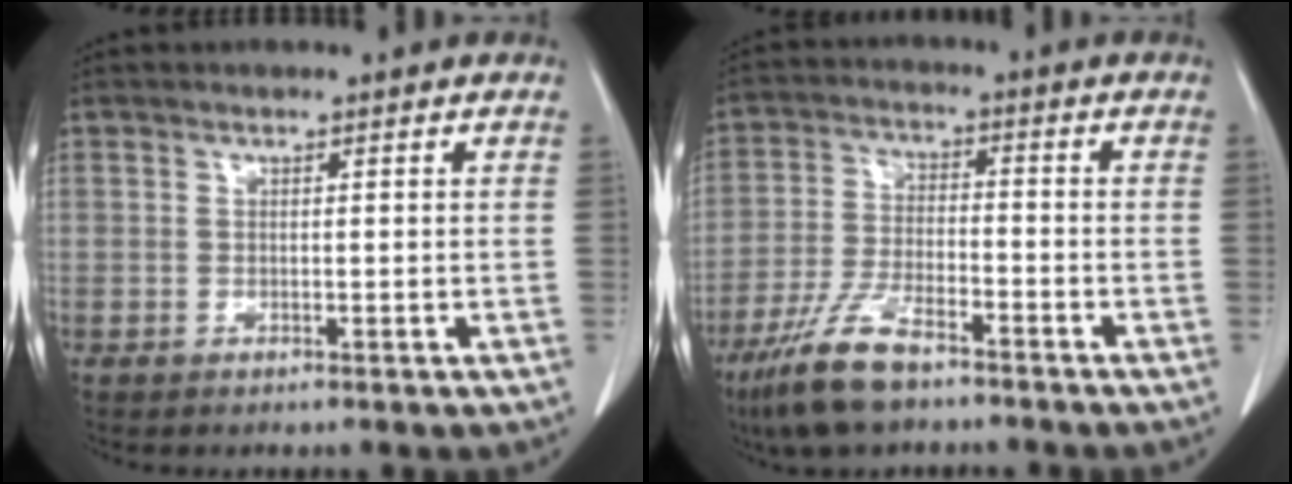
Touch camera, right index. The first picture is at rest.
{"total": 9.7, "force": [-6.9, 2.5, 6.3], "torque": [-0.137, -0.018, -0.132]}